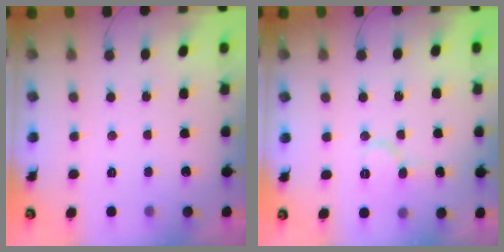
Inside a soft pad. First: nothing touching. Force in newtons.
{"total": 6.7, "press": 6.7, "slide": 0.7}